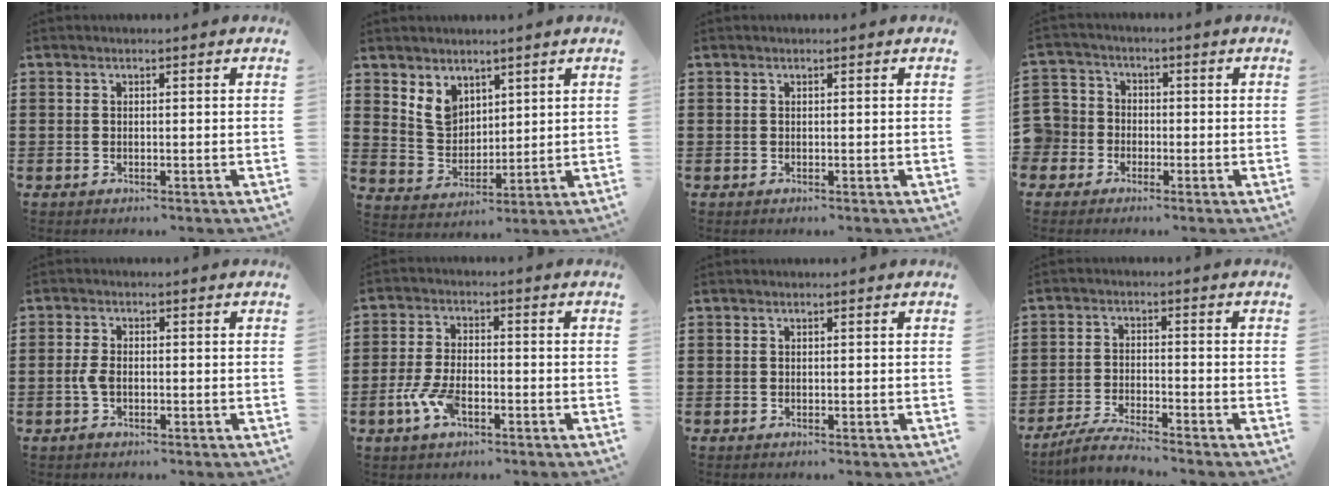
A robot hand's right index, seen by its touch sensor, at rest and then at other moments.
{"total": 5.2, "force": [3.4, 3.7, 1.3], "torque": [-0.045, 0.005, 0.065]}
{"total": 0.0}
{"total": 4.7, "force": [-1.9, 4.2, 0.5], "torque": [-0.051, 0.002, -0.047]}
{"total": 2.8, "force": [-0.8, 1.4, 2.3], "torque": [-0.060, -0.006, -0.017]}
{"total": 5.7, "force": [-2.5, 2.5, 4.5], "torque": [-0.110, -0.005, -0.051]}
{"total": 0.0}
{"total": 4.2, "force": [-4.0, -0.1, 1.3], "torque": [-0.031, -0.004, -0.079]}